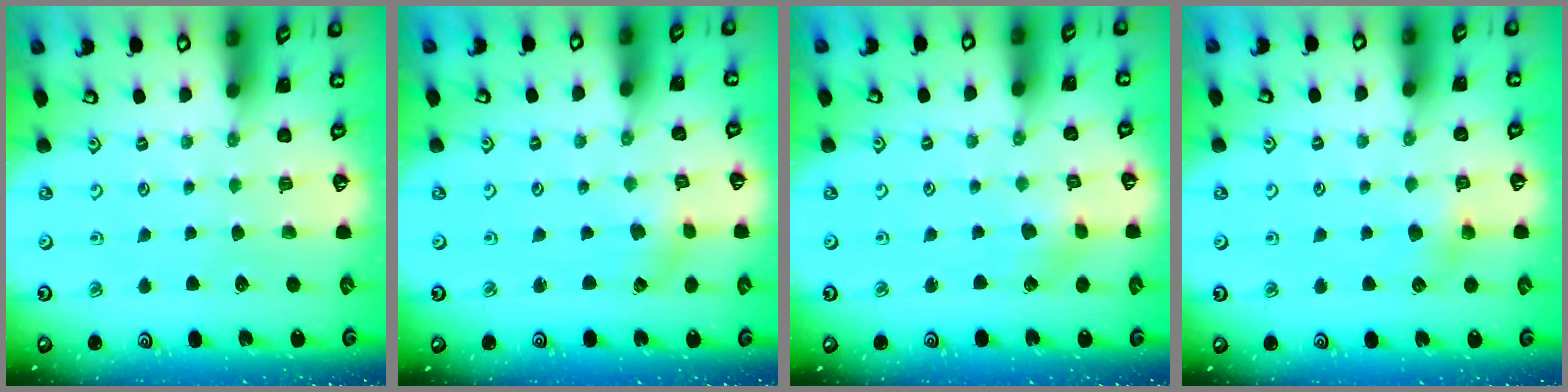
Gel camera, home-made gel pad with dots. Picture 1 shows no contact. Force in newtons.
{"total": 1.2, "press": 1.2, "slide": 0.2}
{"total": 3.0, "press": 3.0, "slide": 0.1}
{"total": 5.2, "press": 5.2, "slide": 0.5}